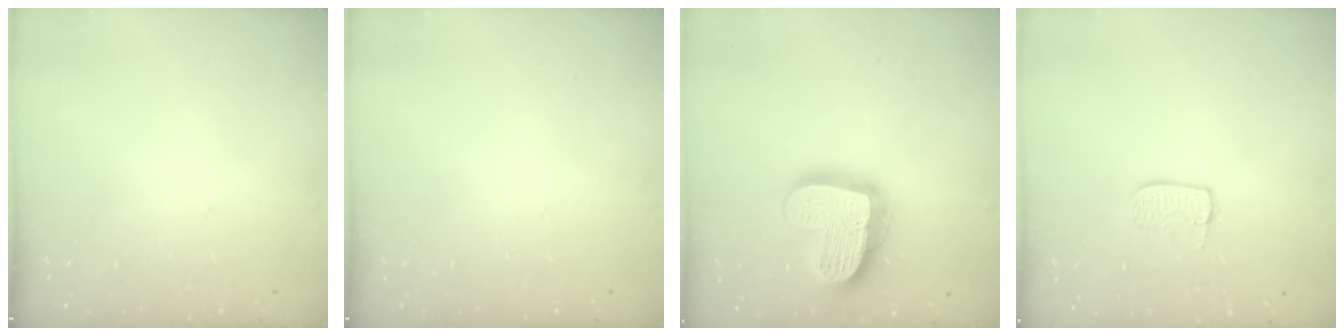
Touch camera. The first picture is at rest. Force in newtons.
{"total": 0.0}
{"total": 21.1, "press": 21.0, "slide": 1.8}
{"total": 7.1, "press": 7.0, "slide": 0.4}